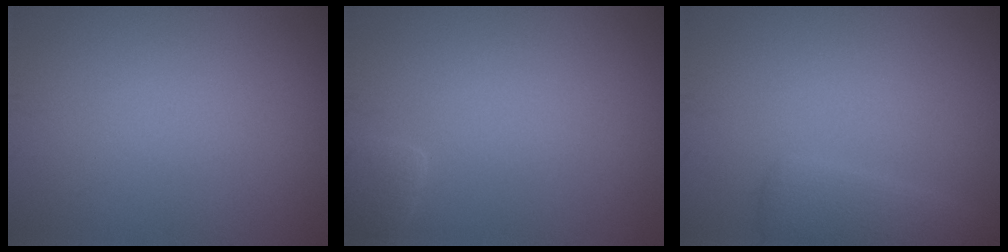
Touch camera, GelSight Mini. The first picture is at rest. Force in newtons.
{"total": 1.3, "press": 1.3, "slide": 0.1}
{"total": 2.6, "press": 2.6, "slide": 0.2}